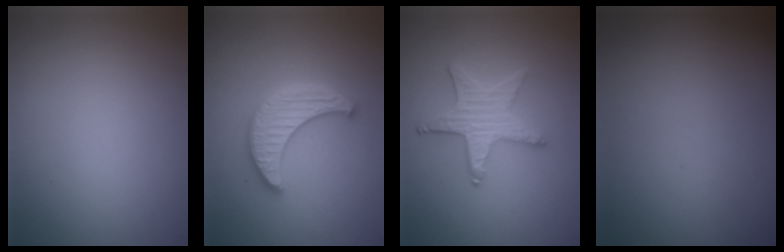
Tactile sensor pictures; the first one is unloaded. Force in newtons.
{"total": 3.8, "press": 3.7, "slide": 0.9}
{"total": 4.2, "press": 3.7, "slide": 2.1}
{"total": 0.0}